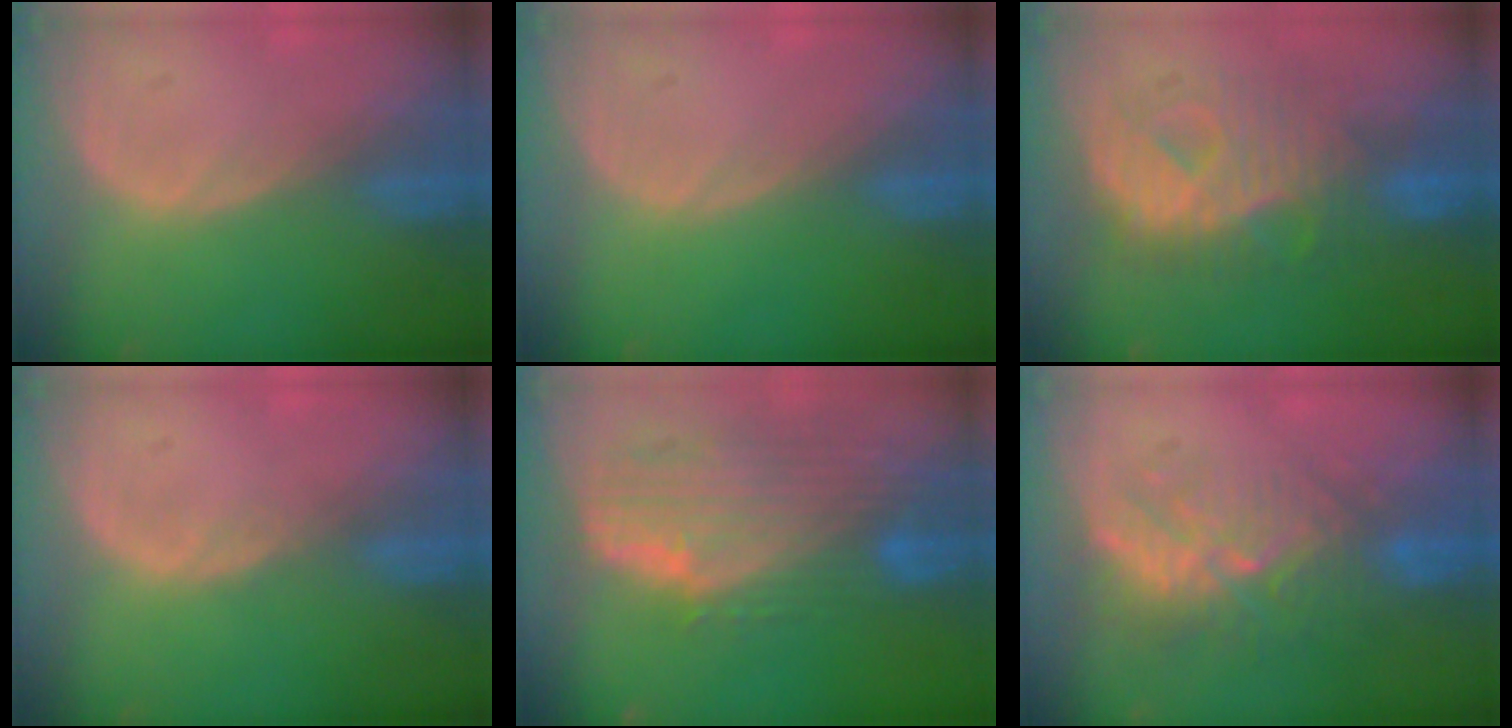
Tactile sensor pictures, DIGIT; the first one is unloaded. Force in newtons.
{"total": 0.0}
{"total": 9.8, "press": 9.8, "slide": 0.6}
{"total": 0.7, "press": 0.6, "slide": 0.2}
{"total": 11.0, "press": 9.4, "slide": 5.6}
{"total": 9.4, "press": 8.7, "slide": 3.5}